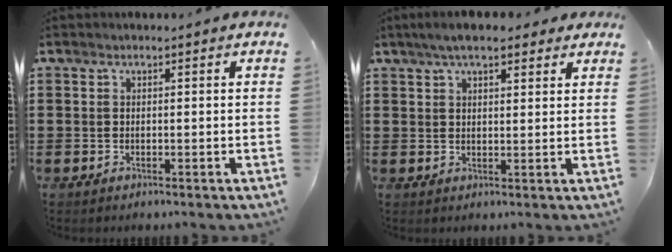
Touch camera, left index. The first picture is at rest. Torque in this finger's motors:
{"motor_torque": [1.14, -1.00, 0.65, 0.14]}